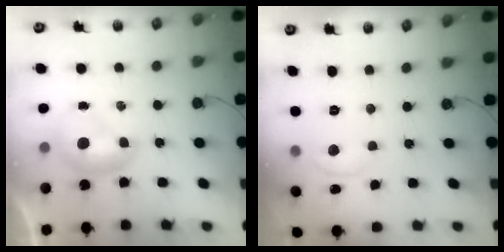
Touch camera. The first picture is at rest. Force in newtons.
{"total": 0.0}